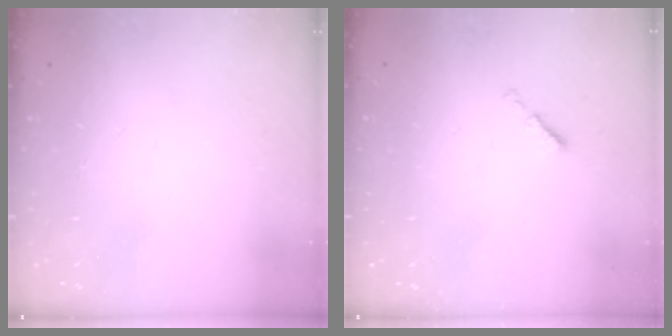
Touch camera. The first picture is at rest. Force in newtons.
{"total": 0.0}